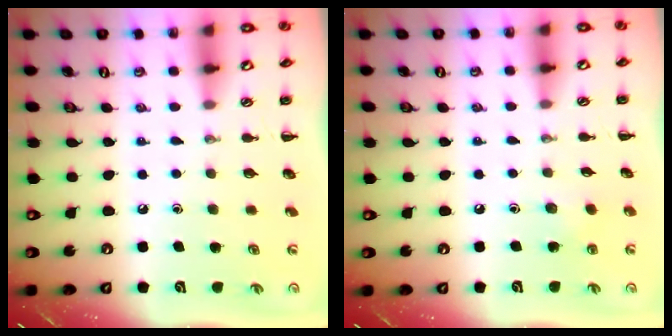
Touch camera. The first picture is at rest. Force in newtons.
{"total": 4.3, "press": 4.1, "slide": 1.1}